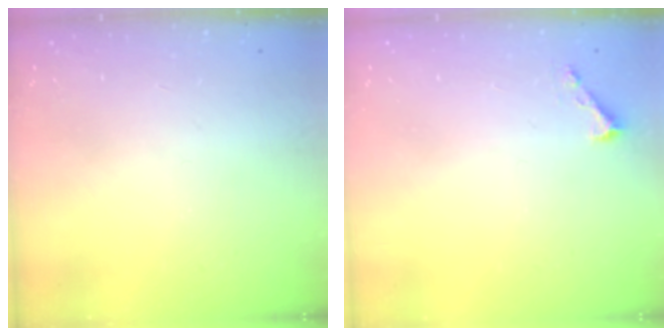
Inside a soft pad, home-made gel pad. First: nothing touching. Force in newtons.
{"total": 1.6, "press": 1.6, "slide": 0.1}